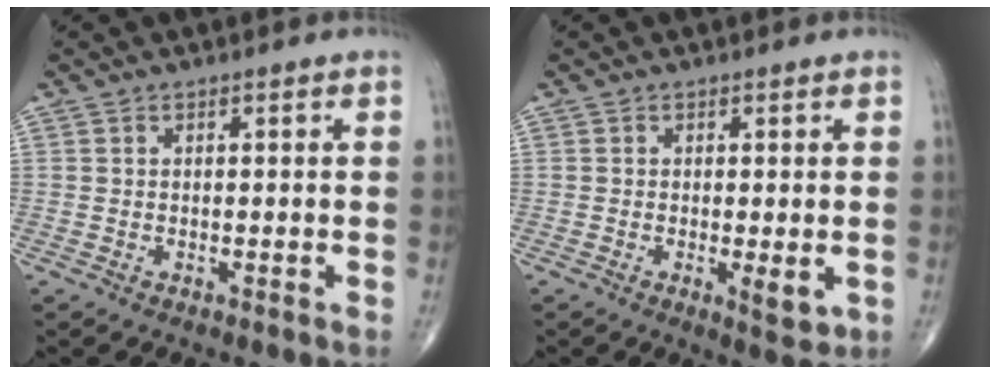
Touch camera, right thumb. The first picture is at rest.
{"total": 3.3, "force": [-0.4, 1.0, 3.1], "torque": [-0.046, -0.011, -0.006]}